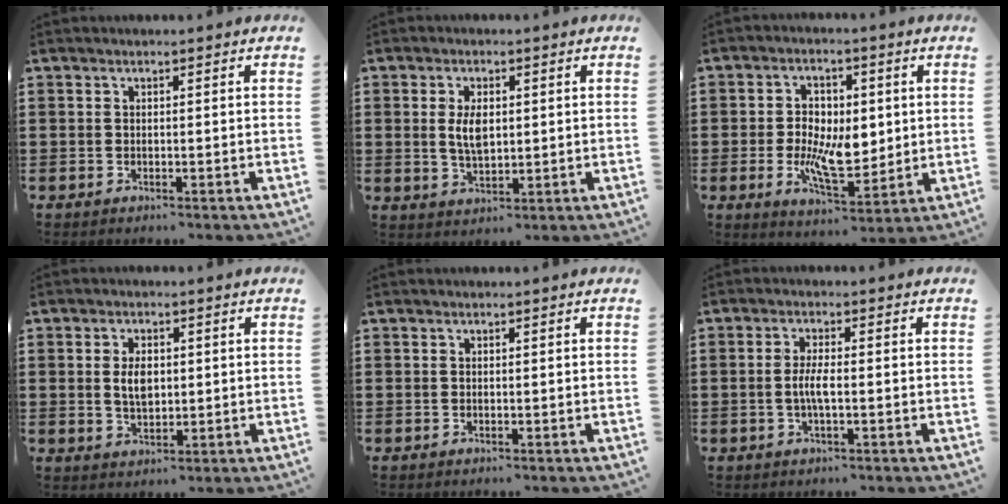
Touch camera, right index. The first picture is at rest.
{"total": 4.8, "force": [0.6, 2.4, 4.1], "torque": [-0.076, 0.005, 0.007]}
{"total": 9.1, "force": [-0.5, 5.1, 7.5], "torque": [-0.137, 0.004, -0.010]}
{"total": 4.1, "force": [0.4, 2.3, 3.4], "torque": [-0.062, 0.006, 0.004]}
{"total": 0.0}
{"total": 3.3, "force": [-0.8, 0.5, 3.2], "torque": [-0.072, -0.007, -0.019]}